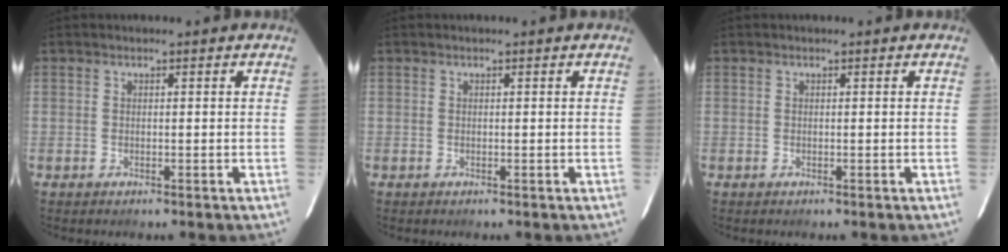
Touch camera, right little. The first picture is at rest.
{"total": 0.0}
{"total": 0.0}